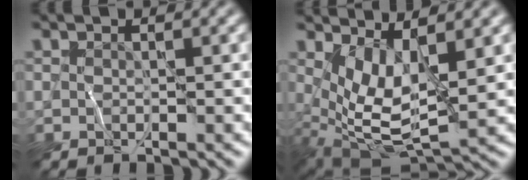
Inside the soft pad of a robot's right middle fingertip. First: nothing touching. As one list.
[{"total": 5.8, "force": [1.8, 2.2, 5.1], "torque": [-0.111, -0.017, 0.037]}]